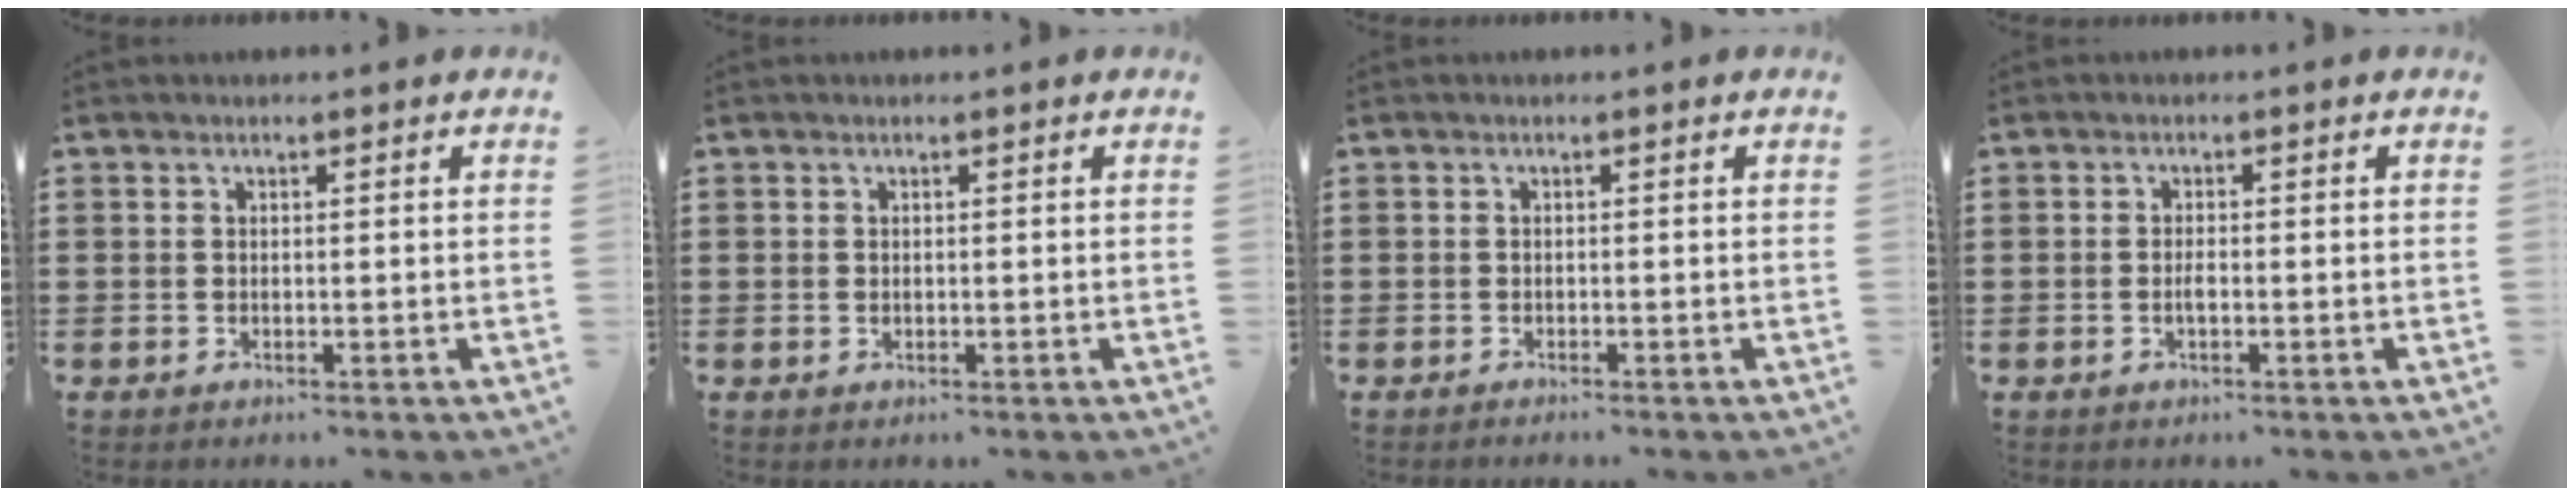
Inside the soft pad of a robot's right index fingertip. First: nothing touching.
{"total": 0.0}
{"total": 0.6, "force": [-0.6, -0.2, 0.1], "torque": [-0.005, -0.005, -0.010]}
{"total": 1.3, "force": [-0.4, 0.4, 1.2], "torque": [-0.024, 0.000, -0.006]}